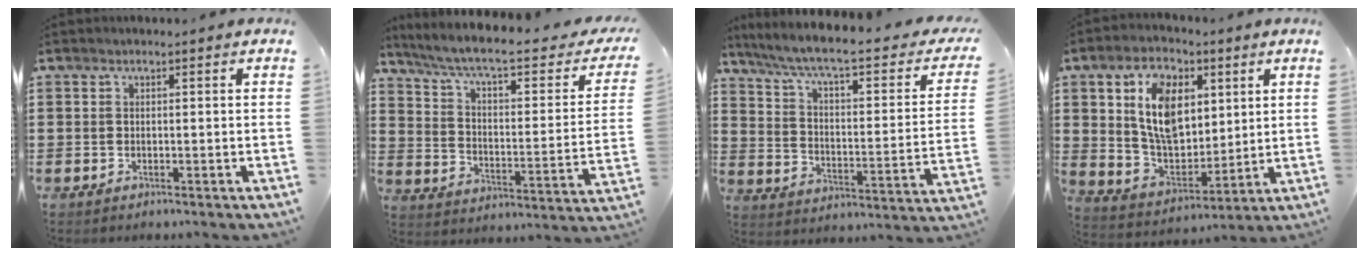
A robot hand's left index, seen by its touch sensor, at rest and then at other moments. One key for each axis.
{"total": 7.0, "fx": 5.4, "fy": 0.7, "fz": 4.5, "tx": -0.109, "ty": -0.038, "tz": 0.085}
{"total": 6.9, "fx": 5.2, "fy": 0.5, "fz": 4.6, "tx": -0.110, "ty": -0.040, "tz": 0.080}
{"total": 10.7, "fx": 4.1, "fy": 6.9, "fz": 7.1, "tx": -0.157, "ty": 0.006, "tz": 0.072}